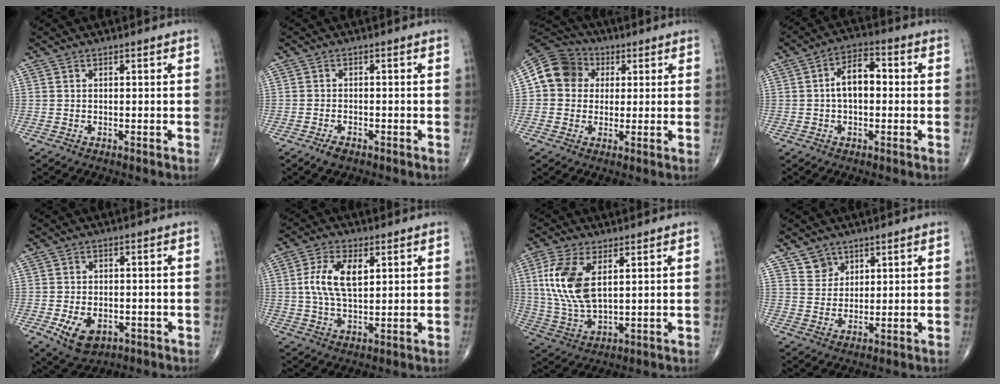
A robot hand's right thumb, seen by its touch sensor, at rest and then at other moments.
{"total": 2.3, "force": [-1.6, 1.1, 1.3], "torque": [-0.026, 0.003, -0.026]}
{"total": 9.4, "force": [1.5, 8.4, 4.0], "torque": [-0.057, 0.018, 0.013]}
{"total": 7.3, "force": [0.2, 4.2, 6.0], "torque": [-0.091, 0.027, -0.007]}
{"total": 7.7, "force": [-3.0, 5.0, 5.0], "torque": [-0.076, 0.004, -0.038]}
{"total": 8.8, "force": [2.1, 4.4, 7.3], "torque": [-0.143, -0.001, 0.039]}
{"total": 12.4, "force": [3.4, 6.1, 10.3], "torque": [-0.222, -0.009, 0.075]}
{"total": 4.0, "force": [2.8, 2.9, 0.2], "torque": [0.021, -0.023, 0.052]}